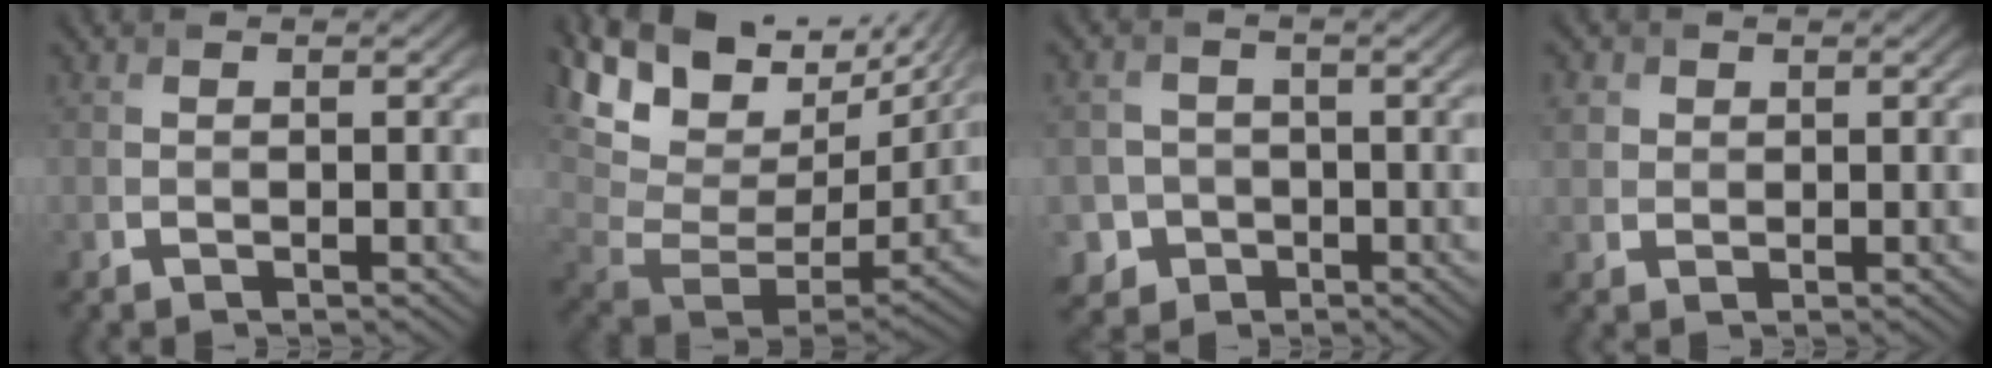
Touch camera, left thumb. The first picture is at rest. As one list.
[{"total": 18.1, "force": [10.3, 8.7, 12.1], "torque": [-0.237, 0.013, 0.187]}, {"total": 5.5, "force": [-2.2, 5.0, 0.9], "torque": [-0.027, -0.012, -0.059]}, {"total": 2.2, "force": [0.8, 1.9, 0.7], "torque": [-0.021, -0.002, 0.015]}]